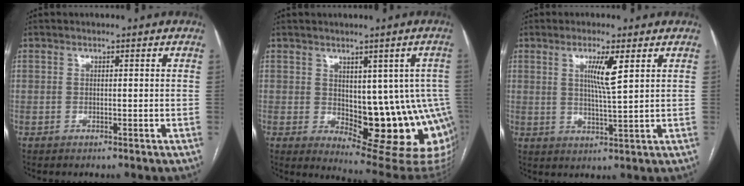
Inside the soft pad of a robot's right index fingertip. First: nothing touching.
{"total": 14.7, "force": [-1.7, 6.2, 13.2], "torque": [-0.117, 0.005, -0.001]}
{"total": 5.3, "force": [2.0, -0.2, 4.9], "torque": [-0.089, -0.007, 0.035]}